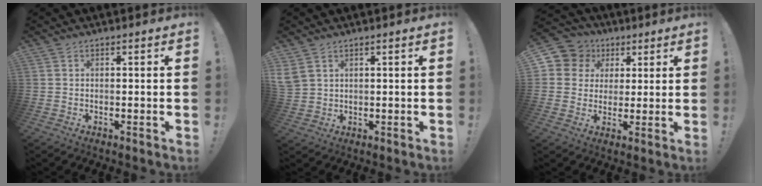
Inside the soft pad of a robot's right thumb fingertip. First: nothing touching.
{"total": 4.3, "force": [2.5, 2.7, 2.3], "torque": [-0.054, -0.006, 0.052]}
{"total": 9.0, "force": [3.0, 8.3, 1.9], "torque": [-0.033, -0.012, 0.066]}